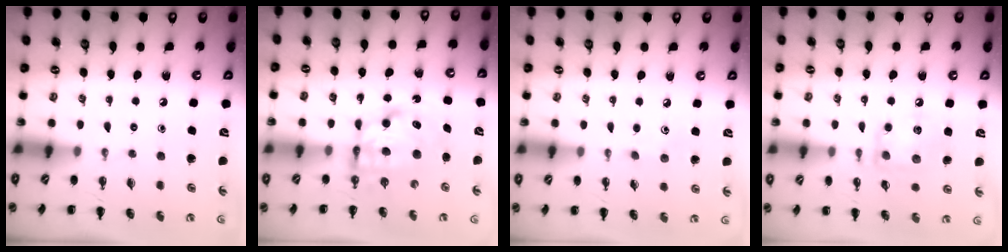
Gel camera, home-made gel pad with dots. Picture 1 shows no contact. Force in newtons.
{"total": 7.1, "press": 7.1, "slide": 1.1}
{"total": 4.5, "press": 4.3, "slide": 1.4}
{"total": 11.7, "press": 11.6, "slide": 1.1}